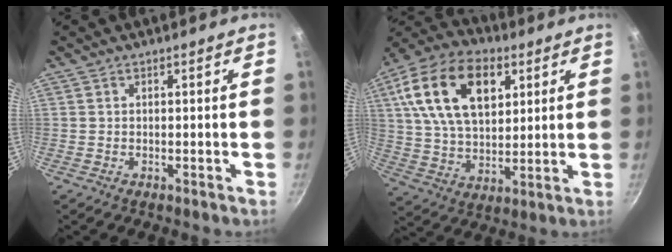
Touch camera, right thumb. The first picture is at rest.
{"total": 20.9, "force": [7.2, 12.6, 15.0], "torque": [-0.257, -0.004, 0.125]}